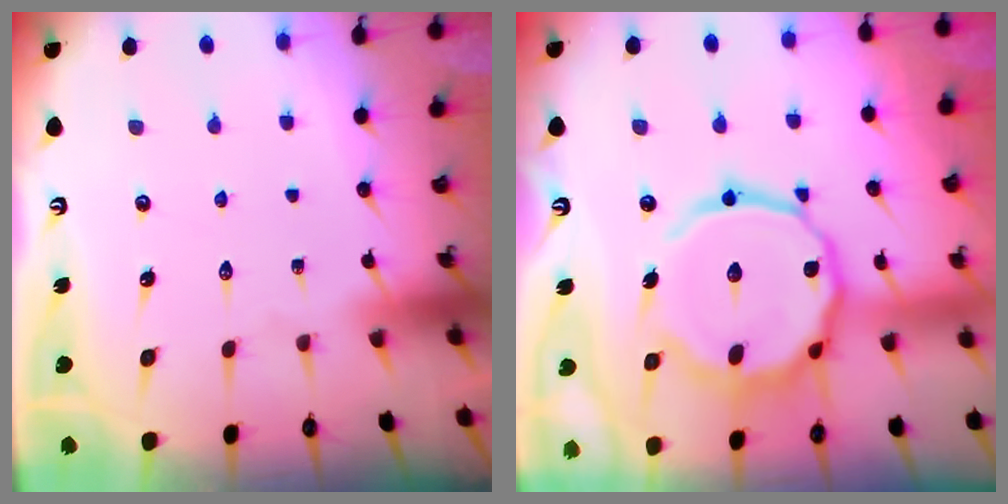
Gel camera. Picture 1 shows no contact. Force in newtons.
{"total": 16.8, "press": 16.8, "slide": 1.4}